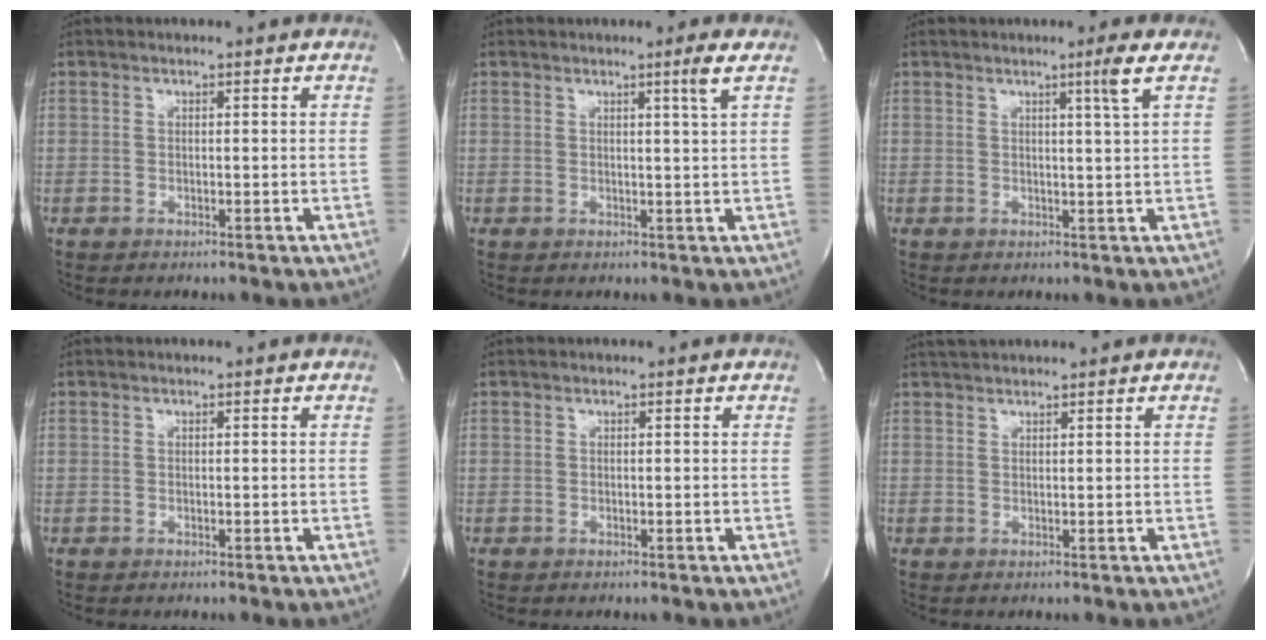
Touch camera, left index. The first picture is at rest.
{"total": 2.0, "force": [1.0, -0.9, 1.5], "torque": [-0.032, -0.012, 0.021]}
{"total": 2.5, "force": [1.2, -1.1, 1.9], "torque": [-0.039, -0.013, 0.026]}
{"total": 0.0}
{"total": 0.0}
{"total": 2.6, "force": [2.5, -0.1, 0.7], "torque": [-0.009, 0.022, 0.046]}